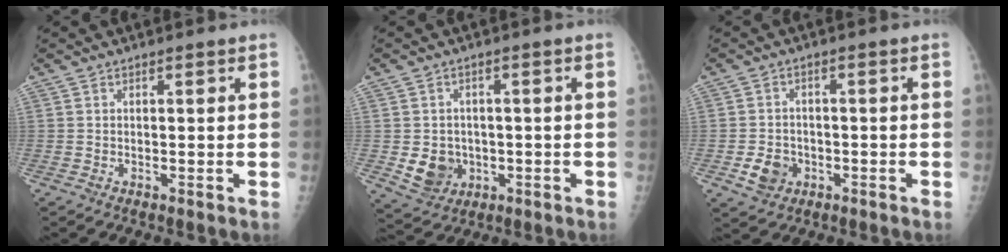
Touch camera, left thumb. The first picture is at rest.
{"total": 6.9, "force": [-1.4, 5.9, 3.2], "torque": [-0.028, 0.007, -0.011]}
{"total": 5.2, "force": [-2.0, 4.2, 2.3], "torque": [-0.029, 0.013, -0.029]}